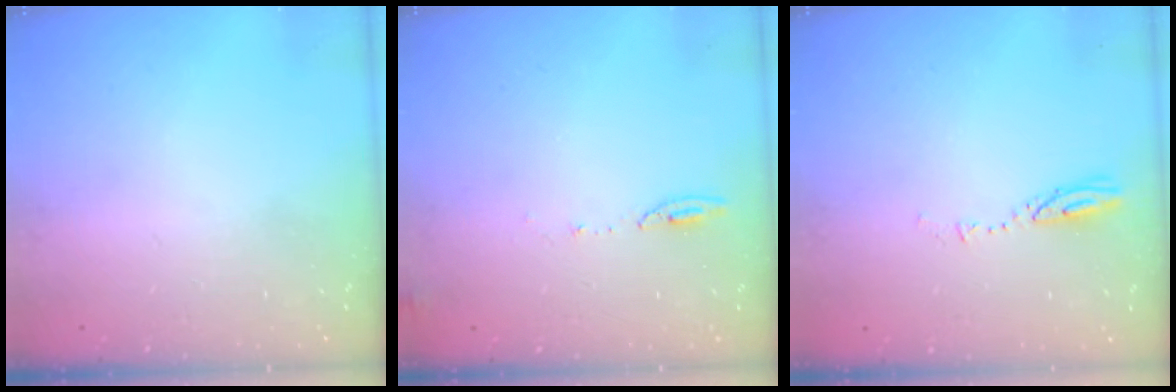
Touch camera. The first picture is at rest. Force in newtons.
{"total": 5.5, "press": 5.4, "slide": 1.1}
{"total": 2.9, "press": 2.9, "slide": 0.3}